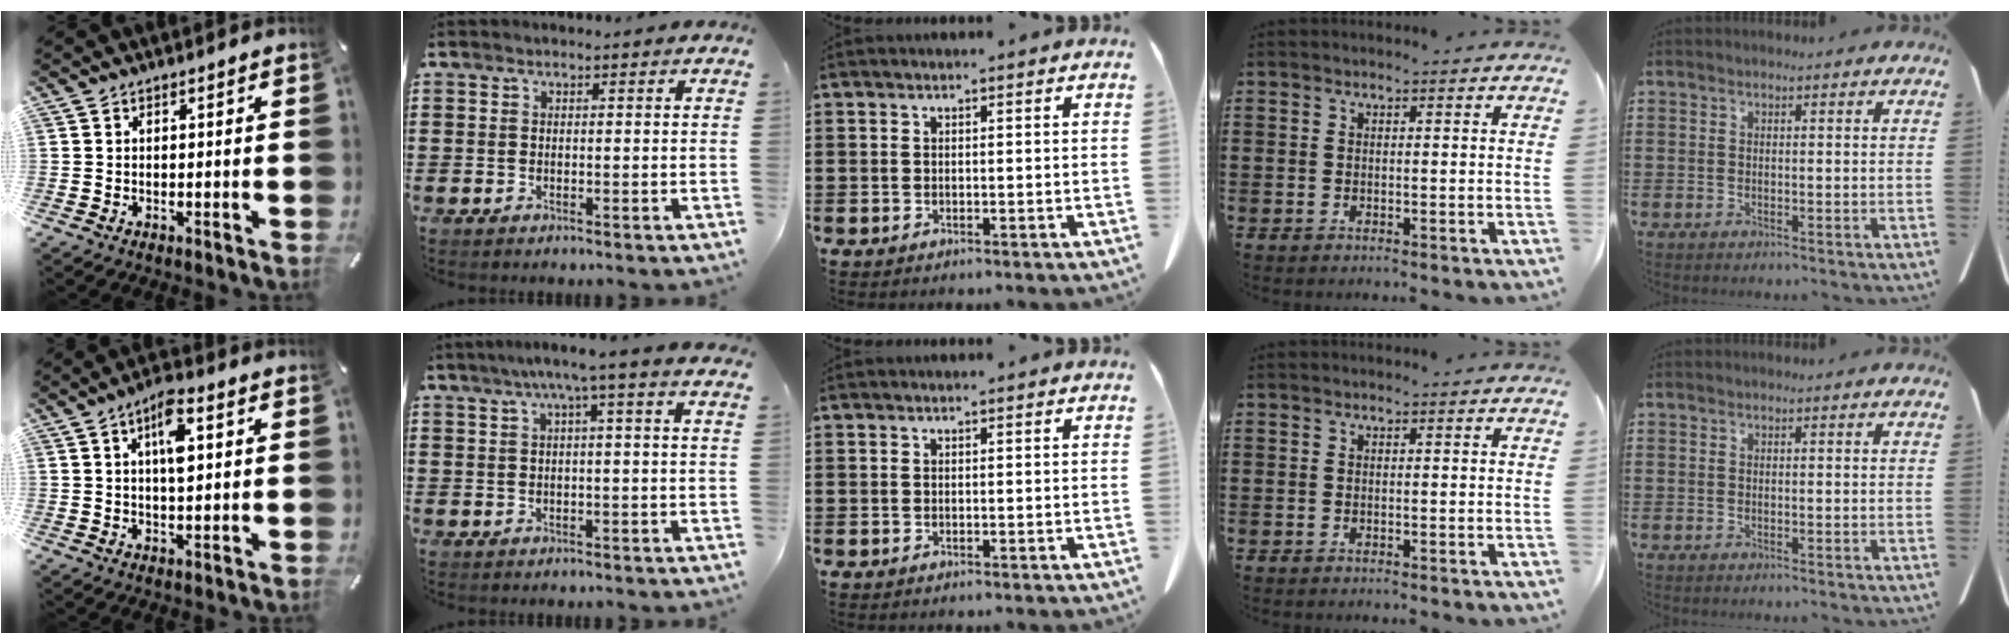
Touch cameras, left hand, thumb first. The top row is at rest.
{"thumb": {"total": 7.3, "force": [2.2, 2.7, 6.4], "torque": [-0.107, -0.001, 0.031]}, "index": {"total": 3.2, "force": [1.1, -0.7, 2.9], "torque": [-0.056, -0.001, 0.016]}}